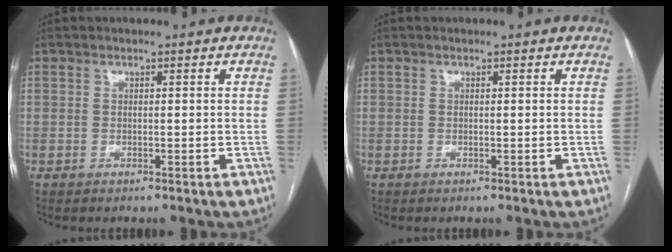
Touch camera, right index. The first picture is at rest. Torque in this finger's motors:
{"motor_torque": [0.00, 0.00, 0.00, 0.00]}